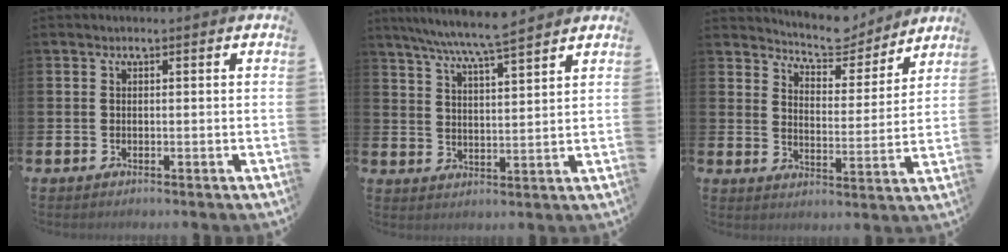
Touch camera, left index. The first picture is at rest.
{"total": 7.4, "force": [6.9, 0.0, 2.6], "torque": [-0.078, -0.029, 0.123]}
{"total": 6.8, "force": [6.5, 1.7, 1.0], "torque": [-0.040, -0.045, 0.114]}